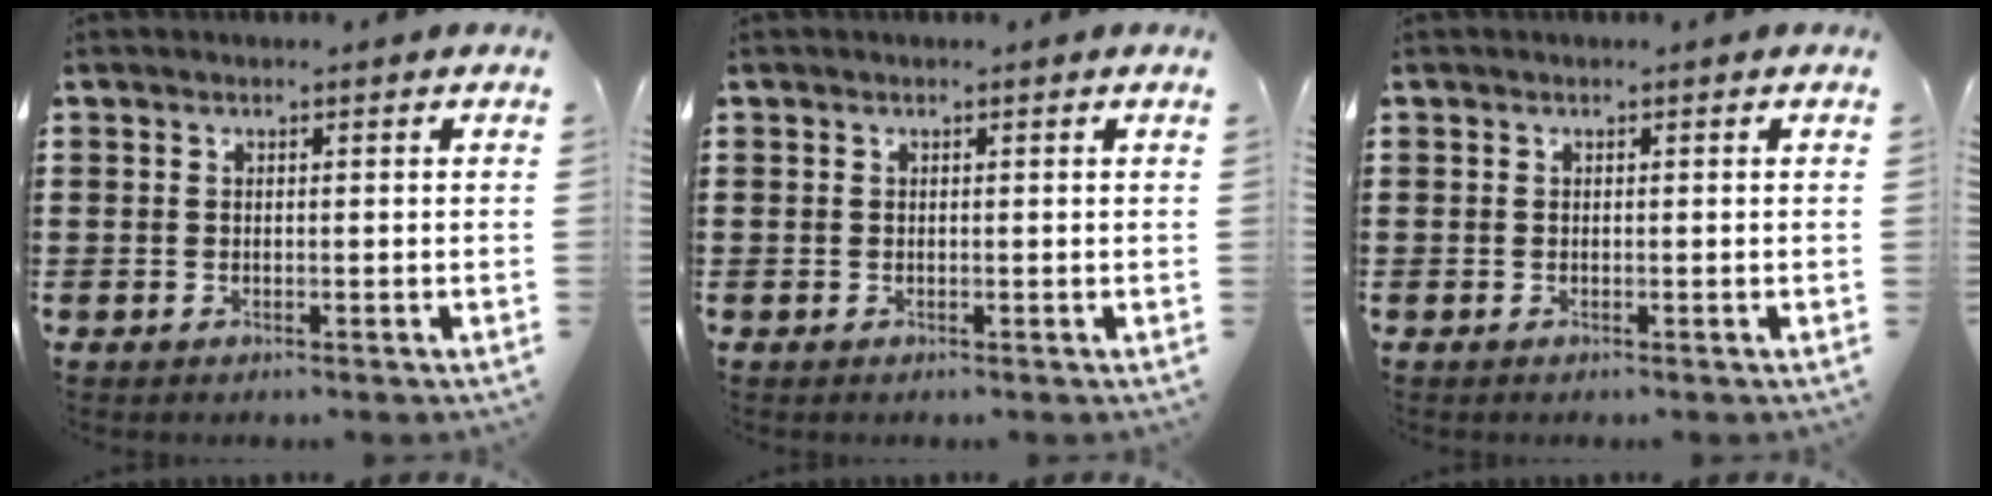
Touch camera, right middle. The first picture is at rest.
{"total": 0.0}
{"total": 0.0}